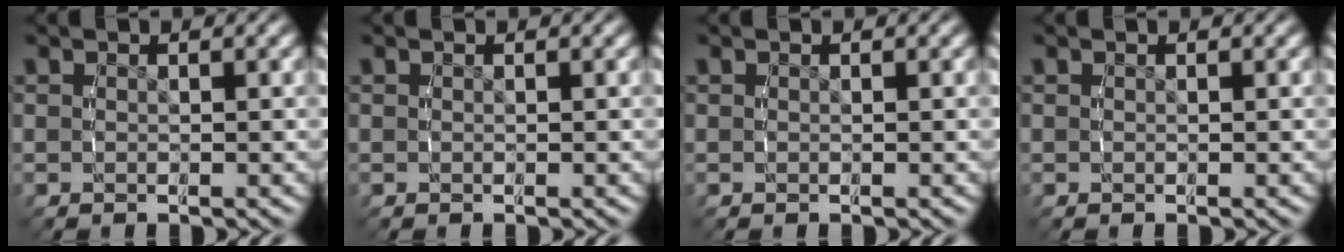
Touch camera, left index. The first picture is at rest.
{"total": 0.0}
{"total": 0.0}
{"total": 0.0}